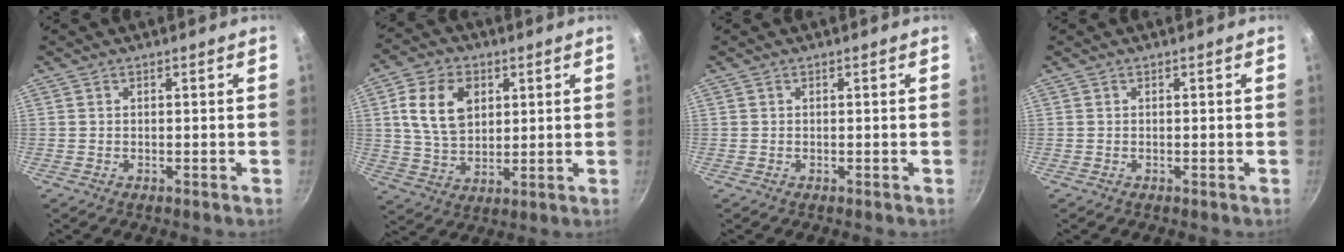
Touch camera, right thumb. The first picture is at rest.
{"total": 12.0, "force": [3.4, 8.4, 8.0], "torque": [-0.126, -0.007, 0.065]}
{"total": 0.0}
{"total": 0.0}